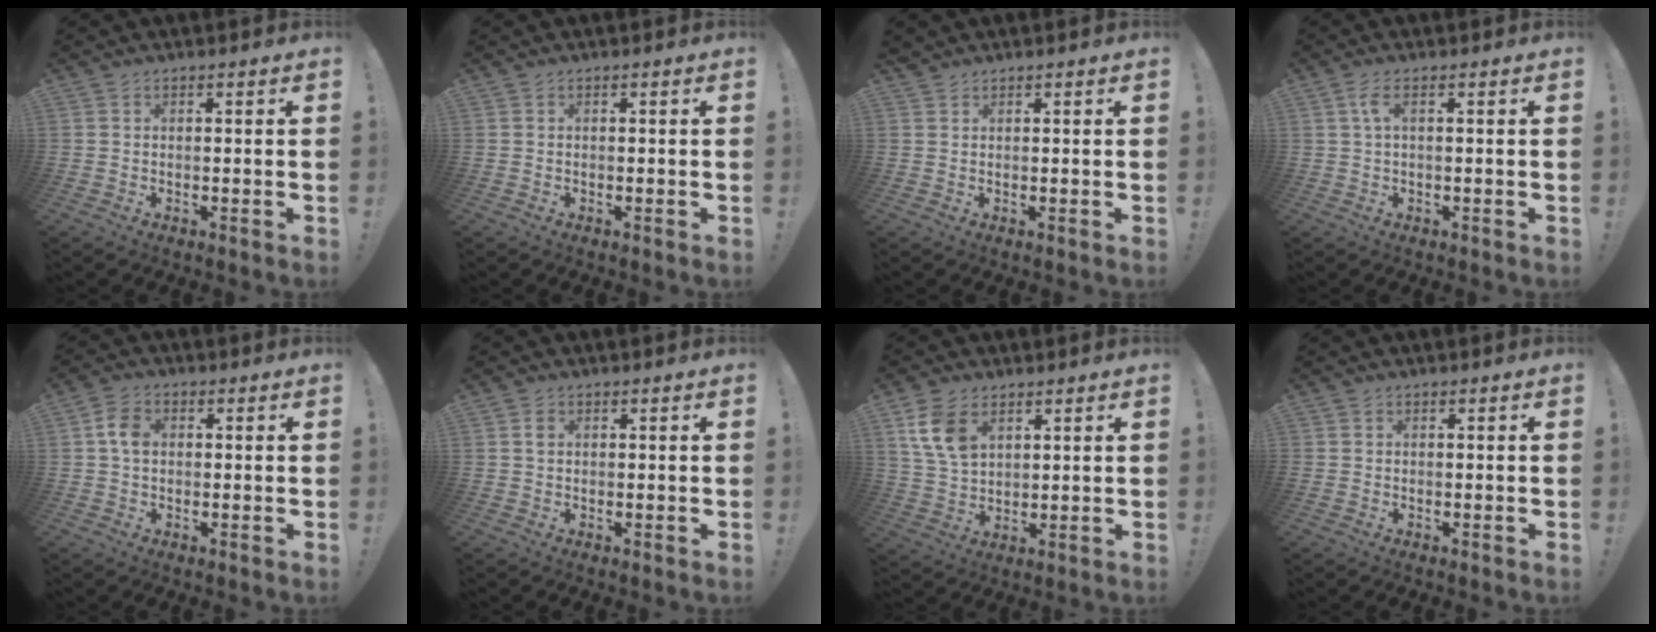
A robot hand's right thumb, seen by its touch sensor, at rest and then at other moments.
{"total": 0.0}
{"total": 1.5, "force": [1.4, 0.5, 0.2], "torque": [0.004, -0.006, 0.026]}
{"total": 3.2, "force": [0.7, 0.8, 3.0], "torque": [-0.061, 0.001, 0.012]}
{"total": 5.9, "force": [0.5, 4.3, 3.9], "torque": [-0.066, 0.014, 0.013]}
{"total": 1.6, "force": [0.3, 1.1, 1.1], "torque": [-0.016, 0.002, 0.005]}
{"total": 10.3, "force": [4.8, 6.8, 6.1], "torque": [-0.118, -0.006, 0.097]}
{"total": 0.6, "force": [-0.2, 0.5, 0.1], "torque": [-0.001, 0.001, -0.003]}